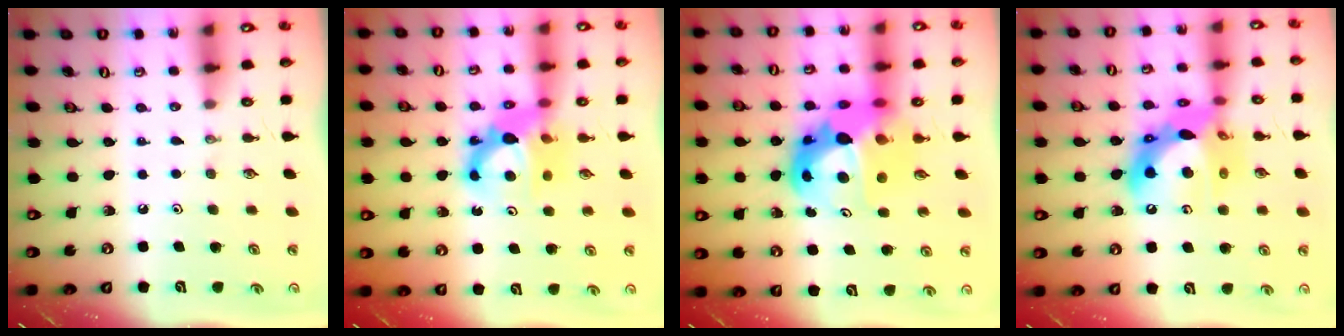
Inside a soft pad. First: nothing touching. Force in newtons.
{"total": 11.4, "press": 11.4, "slide": 1.2}
{"total": 17.5, "press": 17.4, "slide": 1.6}
{"total": 18.1, "press": 18.0, "slide": 2.1}